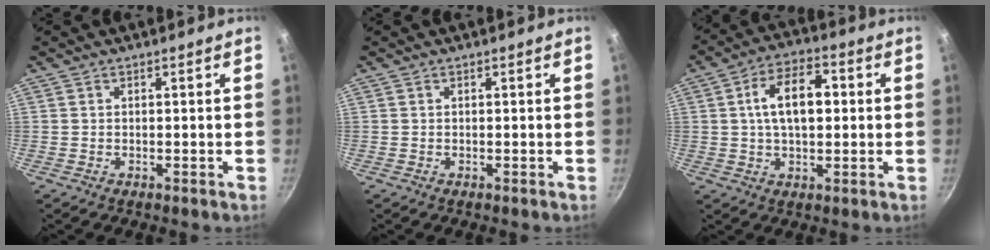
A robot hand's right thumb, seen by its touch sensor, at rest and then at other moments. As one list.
[{"total": 0.0}, {"total": 11.3, "force": [1.5, 6.5, 9.2], "torque": [-0.135, 0.019, 0.020]}]